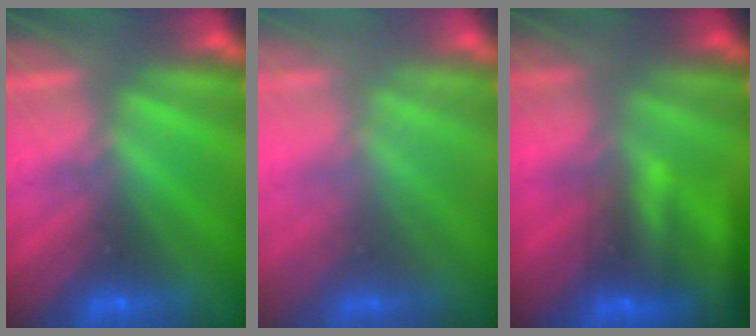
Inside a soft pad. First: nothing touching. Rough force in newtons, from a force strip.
{"total": 1.7}
{"total": 6.7}